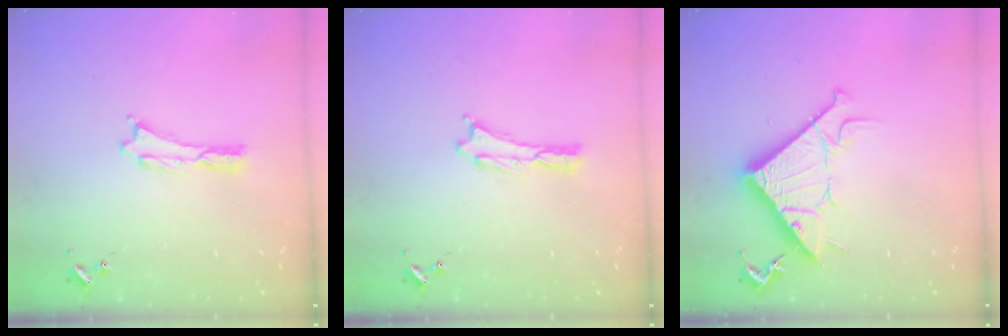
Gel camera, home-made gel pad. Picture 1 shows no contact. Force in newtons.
{"total": 0.0}
{"total": 10.7, "press": 10.7, "slide": 0.1}